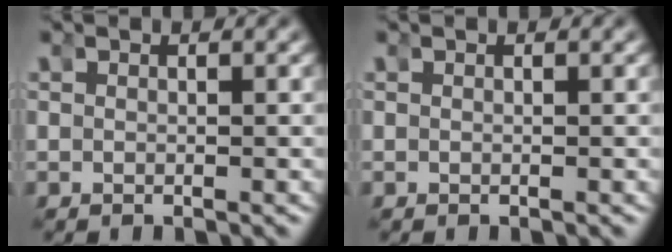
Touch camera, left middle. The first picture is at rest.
{"total": 0.0}